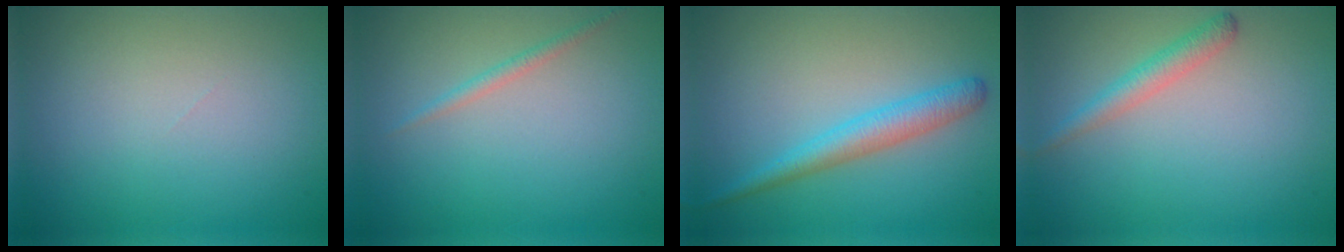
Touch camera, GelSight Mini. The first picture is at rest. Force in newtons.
{"total": 1.0, "press": 1.0, "slide": 0.1}
{"total": 2.8, "press": 2.8, "slide": 0.1}
{"total": 2.0, "press": 2.0, "slide": 0.1}